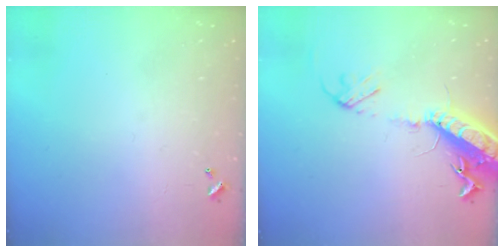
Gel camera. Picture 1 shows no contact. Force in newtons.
{"total": 17.4, "press": 16.9, "slide": 4.1}